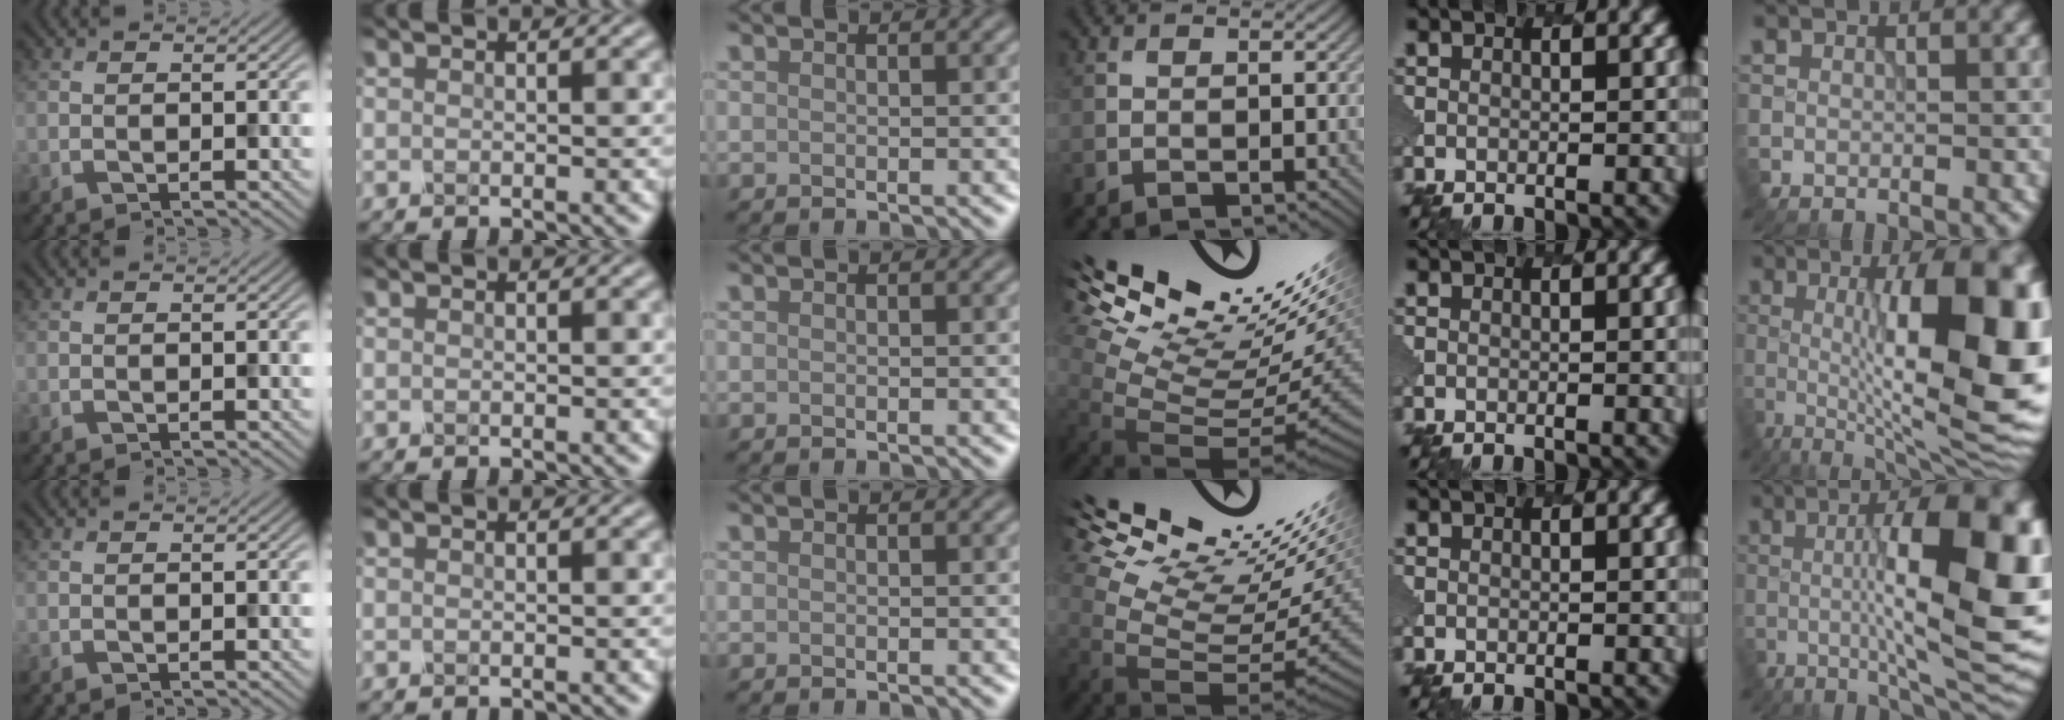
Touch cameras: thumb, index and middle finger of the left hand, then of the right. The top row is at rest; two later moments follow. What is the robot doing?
{"motion": "dispense", "object": "syringe"}